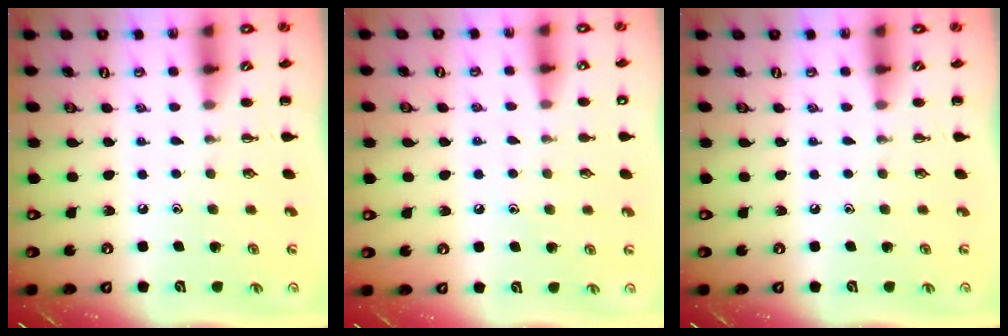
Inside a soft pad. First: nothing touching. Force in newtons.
{"total": 5.2, "press": 5.0, "slide": 1.4}
{"total": 0.0}